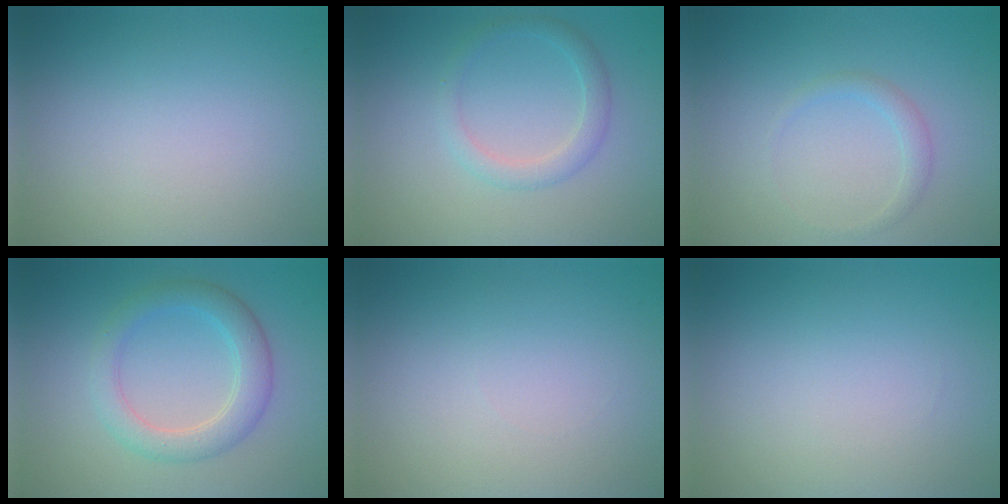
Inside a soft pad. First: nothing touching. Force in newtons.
{"total": 2.2, "press": 2.2, "slide": 0.2}
{"total": 1.3, "press": 1.3, "slide": 0.0}
{"total": 3.9, "press": 3.9, "slide": 0.2}
{"total": 0.0}
{"total": 0.0}